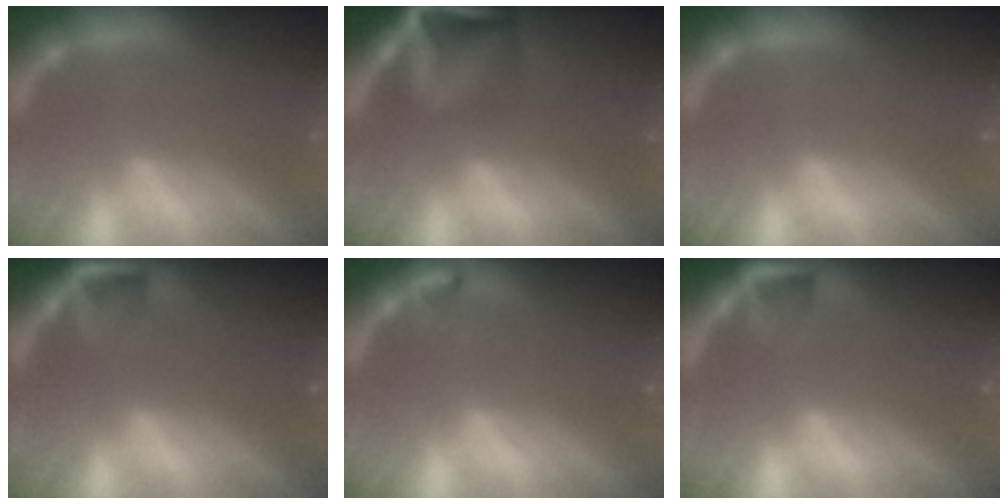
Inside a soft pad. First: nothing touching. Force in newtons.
{"total": 8.1}
{"total": 0.0}
{"total": 2.9}
{"total": 0.9}
{"total": 2.4}